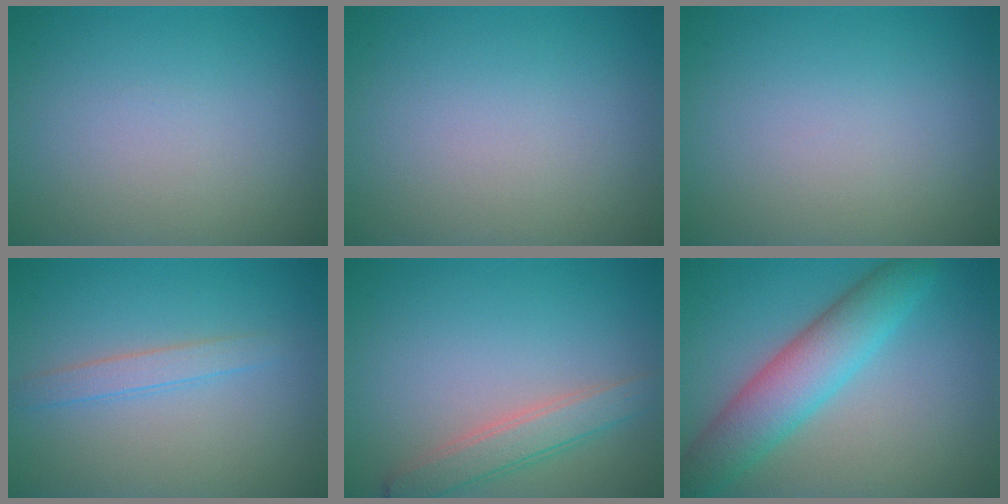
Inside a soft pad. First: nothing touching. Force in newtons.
{"total": 0.0}
{"total": 0.0}
{"total": 1.7, "press": 1.7, "slide": 0.1}
{"total": 2.9, "press": 2.9, "slide": 0.1}
{"total": 6.3, "press": 6.3, "slide": 0.1}